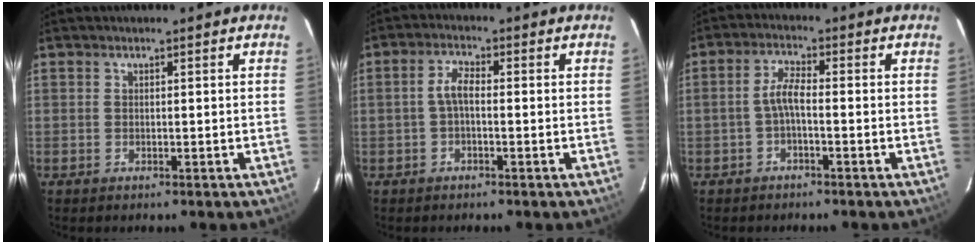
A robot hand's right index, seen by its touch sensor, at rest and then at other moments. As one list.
[{"total": 3.1, "force": [-0.5, 1.2, 2.8], "torque": [-0.060, 0.011, -0.011]}, {"total": 3.3, "force": [-1.2, 0.7, 3.0], "torque": [-0.067, 0.010, -0.026]}]